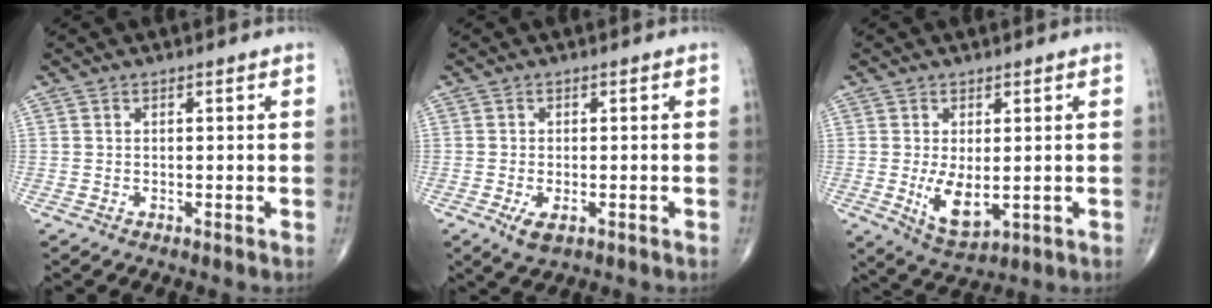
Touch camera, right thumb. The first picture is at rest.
{"total": 3.2, "force": [-1.3, 1.5, 2.6], "torque": [-0.048, -0.006, -0.019]}
{"total": 6.7, "force": [-0.5, 3.2, 5.8], "torque": [-0.096, -0.021, 0.005]}